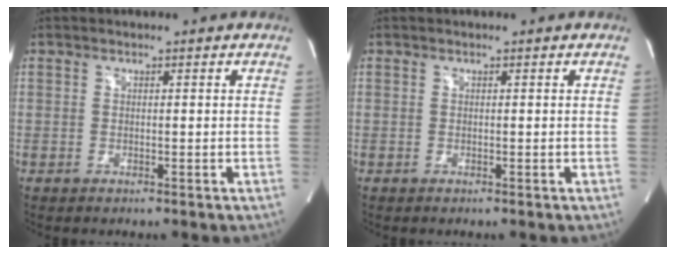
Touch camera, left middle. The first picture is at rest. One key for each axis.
{"total": 0.0}